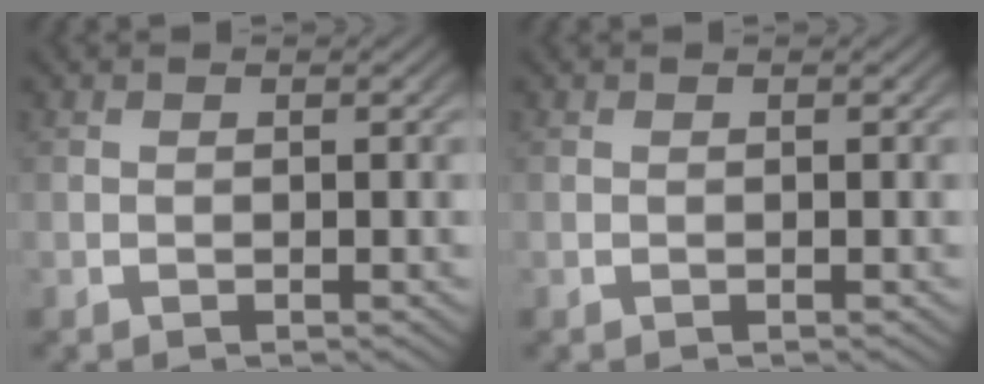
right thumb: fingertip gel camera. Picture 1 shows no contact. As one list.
[{"total": 0.0}]